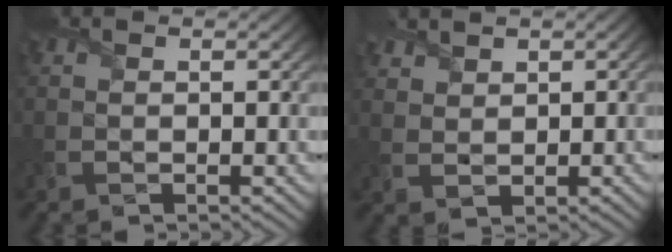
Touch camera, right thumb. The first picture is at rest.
{"total": 2.9, "force": [2.1, 2.0, 0.6], "torque": [-0.029, -0.008, 0.052]}